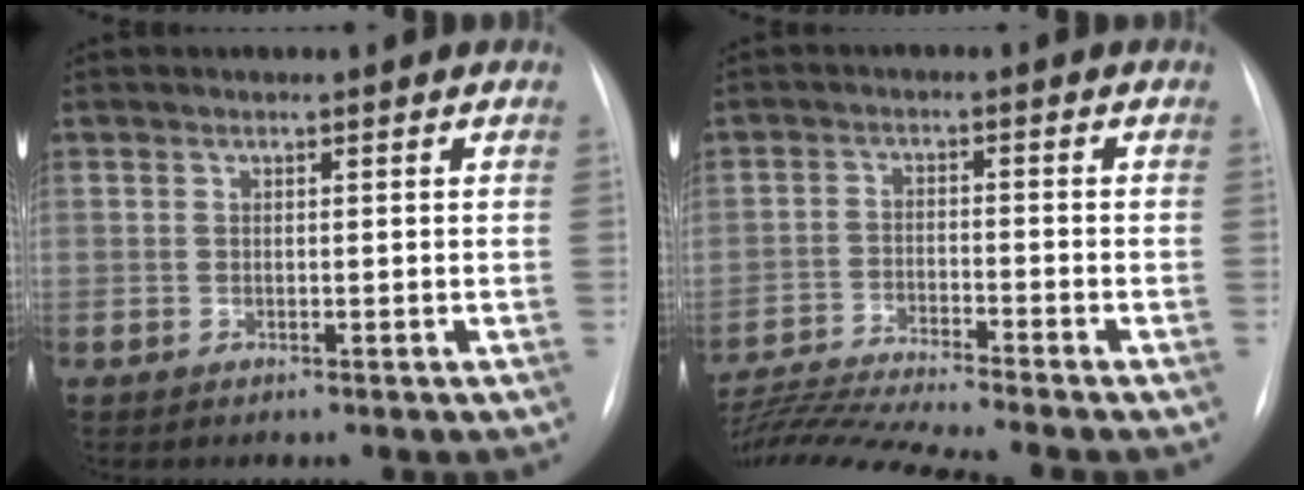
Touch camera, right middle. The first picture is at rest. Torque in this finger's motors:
{"motor_torque": [0.77, -0.93, 0.25, 0.03]}